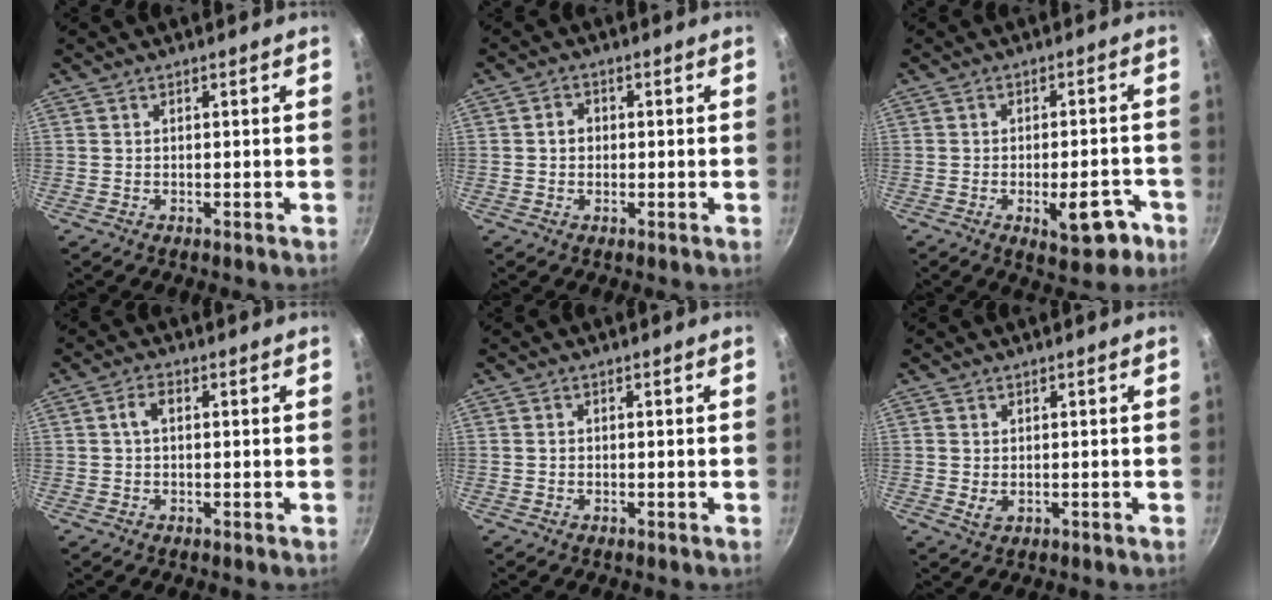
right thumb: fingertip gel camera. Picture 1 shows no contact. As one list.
[{"total": 2.5, "force": [0.1, 2.2, 1.2], "torque": [-0.008, 0.006, -0.001]}, {"total": 9.0, "force": [-4.0, 4.1, 7.0], "torque": [-0.061, 0.021, -0.044]}, {"total": 2.4, "force": [0.2, 1.4, 2.0], "torque": [-0.037, 0.008, 0.001]}, {"total": 0.5, "force": [-0.1, 0.5, 0.2], "torque": [-0.003, 0.003, -0.001]}, {"total": 2.0, "force": [-0.2, 1.4, 1.3], "torque": [-0.022, -0.005, -0.001]}]